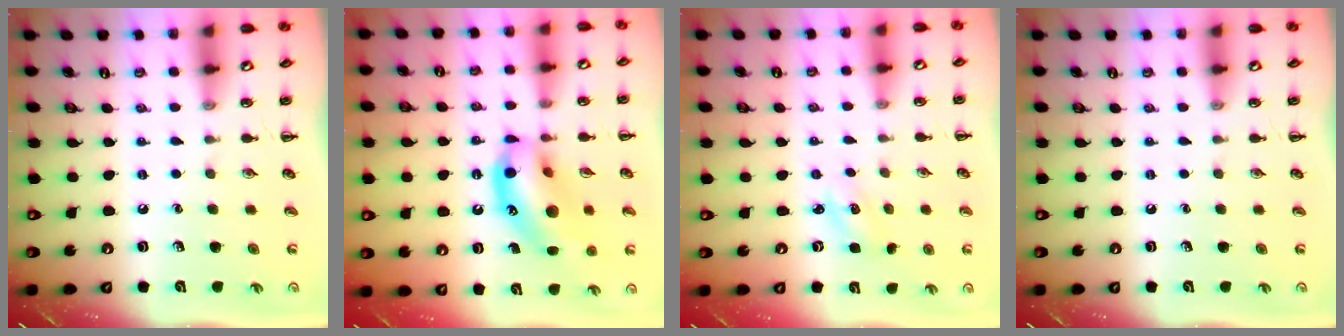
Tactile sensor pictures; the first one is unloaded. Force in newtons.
{"total": 16.9, "press": 16.6, "slide": 3.6}
{"total": 2.5, "press": 2.4, "slide": 0.7}
{"total": 0.0}